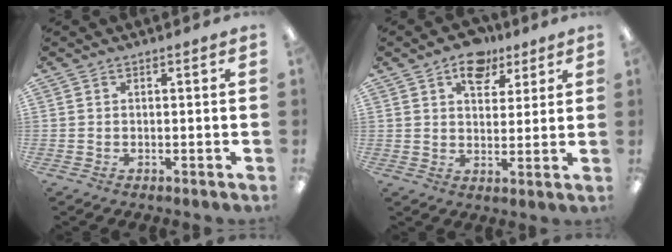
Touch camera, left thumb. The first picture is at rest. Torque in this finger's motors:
{"motor_torque": [0.09, 0.24, -0.30, 0.14, 0.02]}